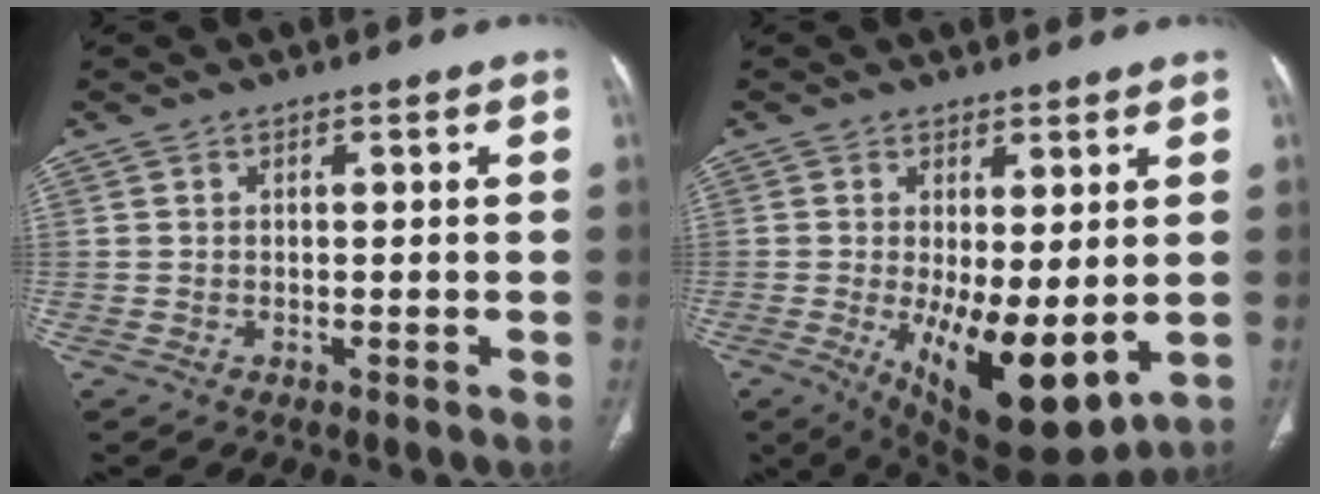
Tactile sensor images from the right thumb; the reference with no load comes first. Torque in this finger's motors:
{"motor_torque": [2.90, 2.11, 0.36, -0.19, 0.51]}